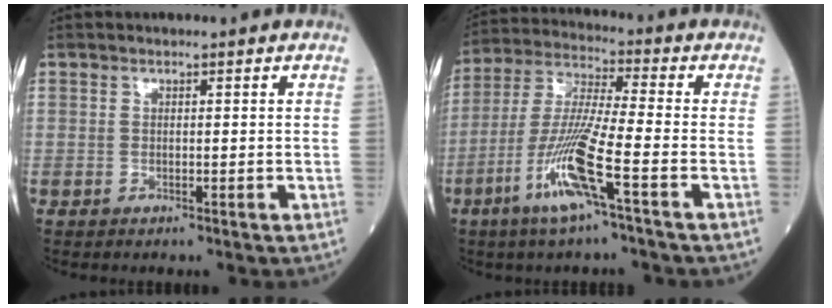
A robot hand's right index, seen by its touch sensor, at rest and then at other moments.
{"total": 11.8, "force": [-5.3, -0.4, 10.5], "torque": [-0.220, -0.010, -0.108]}